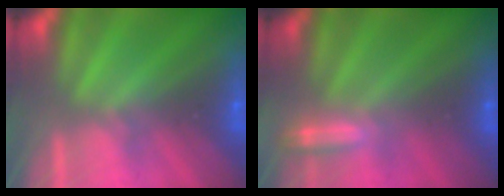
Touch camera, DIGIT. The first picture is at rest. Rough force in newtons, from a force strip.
{"total": 1.9}